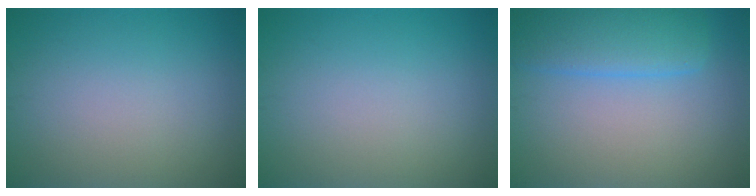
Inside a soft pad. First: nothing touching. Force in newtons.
{"total": 0.0}
{"total": 4.7, "press": 4.6, "slide": 0.3}